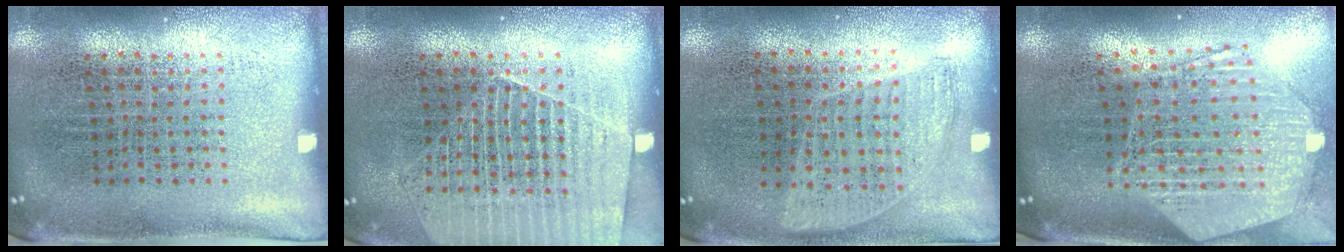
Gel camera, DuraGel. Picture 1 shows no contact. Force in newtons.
{"total": 1.3, "press": 1.3, "slide": 0.2}
{"total": 0.9, "press": 0.8, "slide": 0.4}
{"total": 3.0, "press": 2.4, "slide": 1.8}